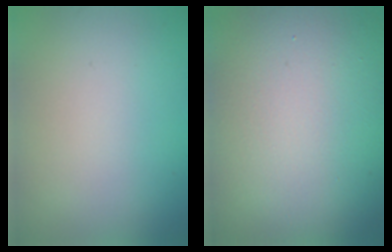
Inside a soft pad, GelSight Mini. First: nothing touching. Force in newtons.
{"total": 18.8, "press": 18.7, "slide": 1.3}